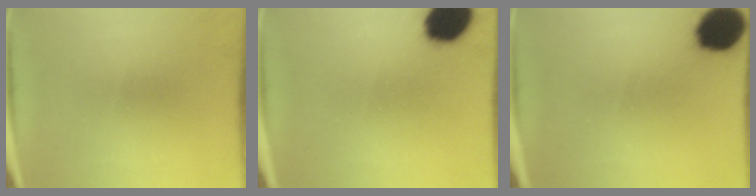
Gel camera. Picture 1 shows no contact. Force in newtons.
{"total": 12.7}
{"total": 12.7}